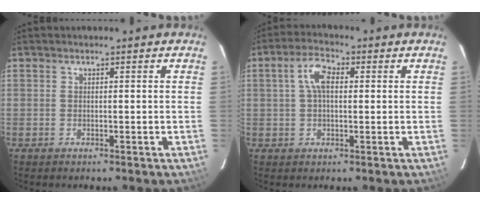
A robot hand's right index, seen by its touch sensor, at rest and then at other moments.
{"total": 5.4, "force": [1.0, 2.8, 4.5], "torque": [-0.087, 0.016, 0.018]}